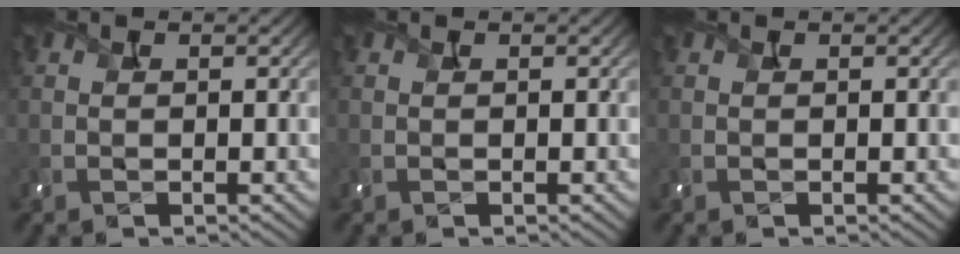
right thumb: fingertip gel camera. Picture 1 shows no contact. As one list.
[{"total": 0.0}, {"total": 0.0}]